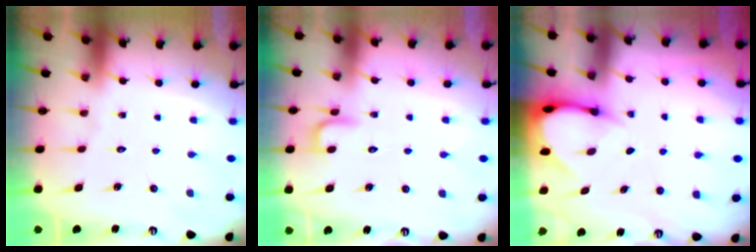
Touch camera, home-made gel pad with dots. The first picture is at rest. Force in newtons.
{"total": 4.0, "press": 3.9, "slide": 0.6}
{"total": 3.7, "press": 3.7, "slide": 0.1}